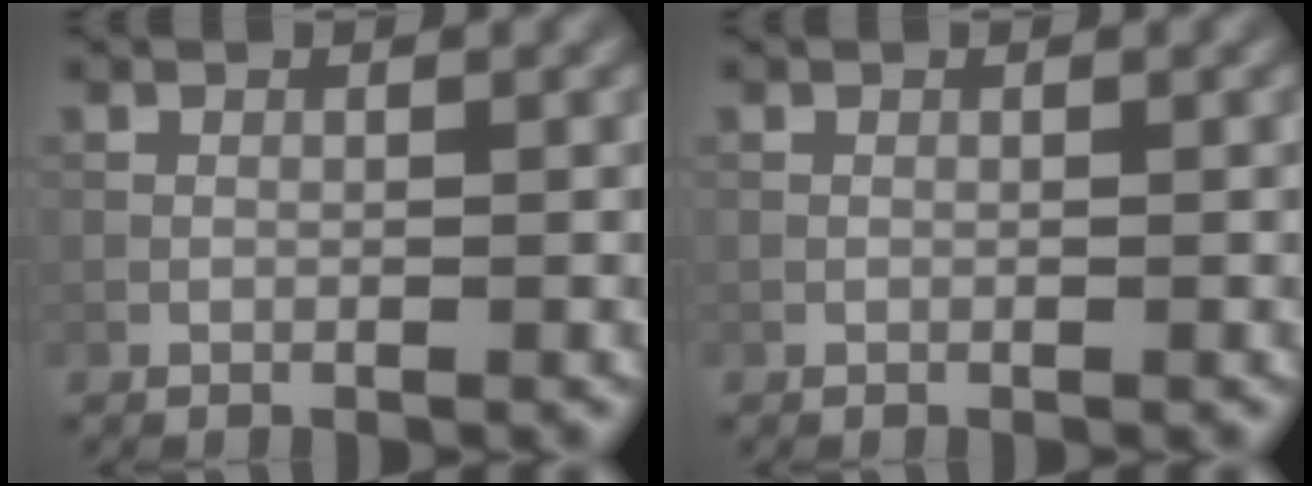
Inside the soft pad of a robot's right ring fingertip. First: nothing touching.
{"total": 0.0}